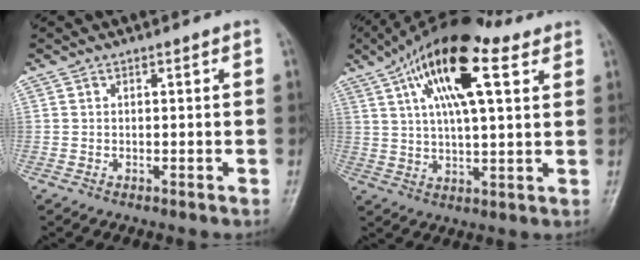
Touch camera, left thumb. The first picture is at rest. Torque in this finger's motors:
{"motor_torque": [0.17, 0.77, 2.16, -0.61, 0.51]}